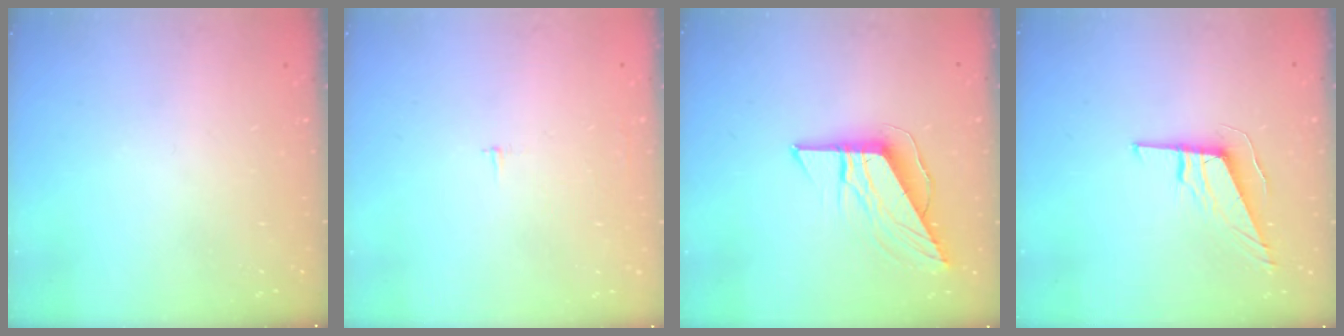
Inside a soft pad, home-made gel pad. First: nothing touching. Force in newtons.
{"total": 2.1, "press": 2.1, "slide": 0.2}
{"total": 9.8, "press": 9.8, "slide": 0.5}
{"total": 9.7, "press": 9.5, "slide": 2.0}